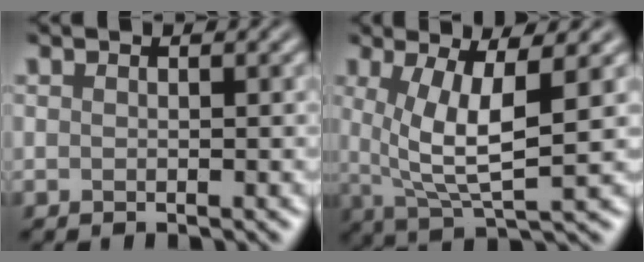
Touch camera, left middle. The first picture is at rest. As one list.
[{"total": 5.5, "force": [0.0, 1.1, 5.4], "torque": [-0.126, -0.004, 0.025]}]